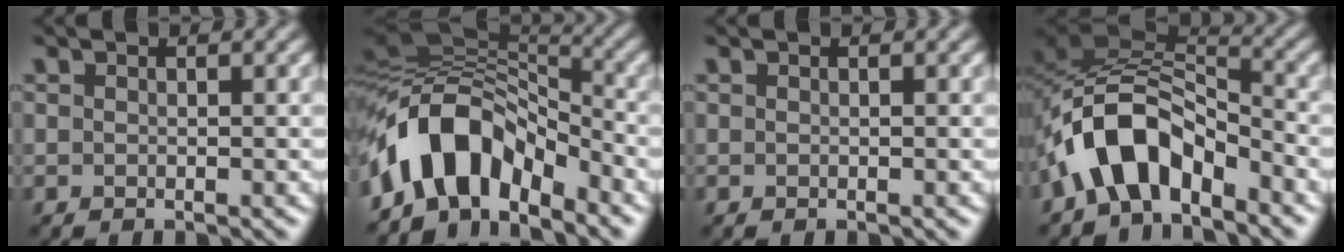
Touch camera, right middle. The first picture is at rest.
{"total": 9.6, "force": [-4.8, 5.3, 6.4], "torque": [-0.105, 0.017, -0.092]}
{"total": 0.0}
{"total": 8.2, "force": [-4.3, 4.5, 5.3], "torque": [-0.087, 0.010, -0.088]}